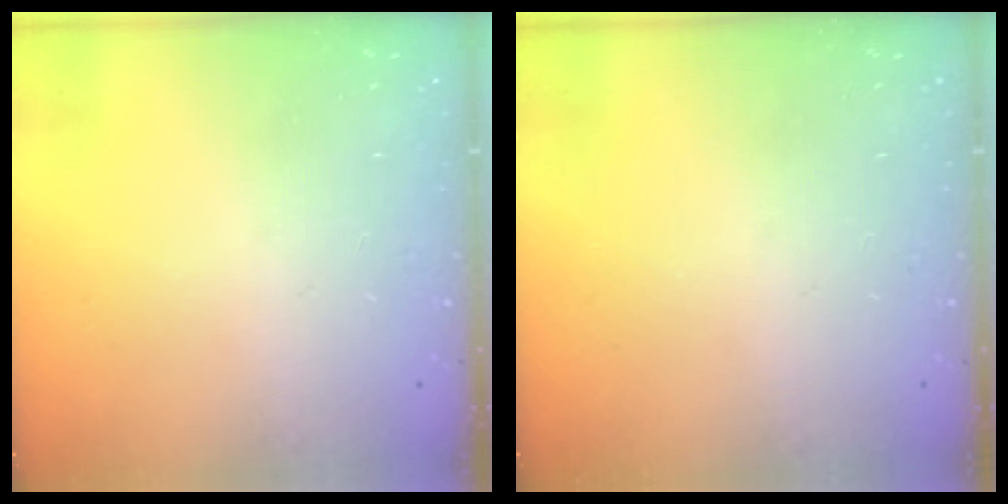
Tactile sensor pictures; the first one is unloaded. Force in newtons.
{"total": 0.0}